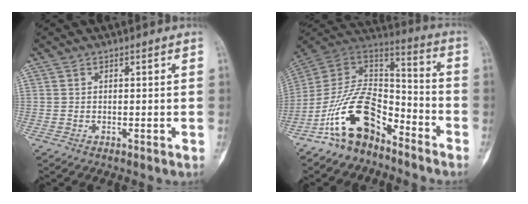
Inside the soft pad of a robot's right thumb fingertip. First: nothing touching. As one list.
[{"total": 16.1, "force": [-10.2, 8.2, 9.4], "torque": [-0.151, 0.102, -0.195]}]